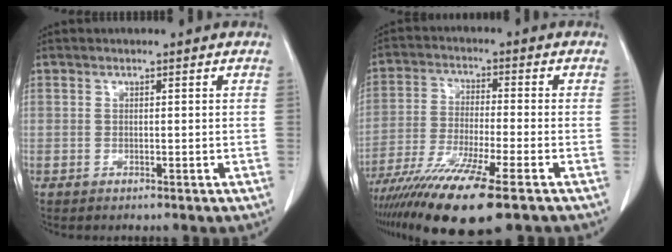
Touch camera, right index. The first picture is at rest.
{"total": 14.2, "force": [-9.4, 0.6, 10.6], "torque": [-0.210, -0.040, -0.166]}